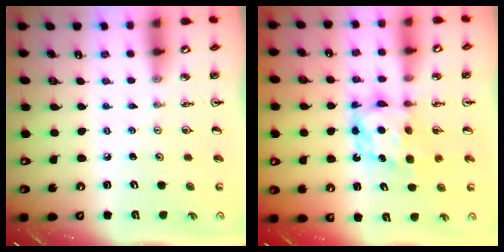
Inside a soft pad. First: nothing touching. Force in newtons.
{"total": 6.3, "press": 6.3, "slide": 0.5}